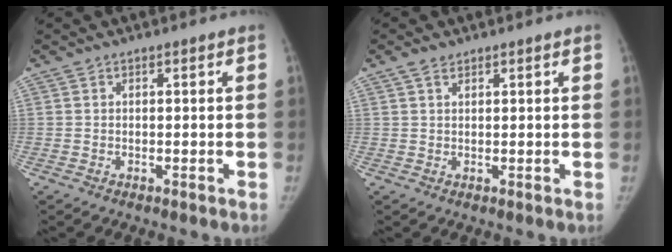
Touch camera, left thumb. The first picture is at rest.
{"total": 1.9, "force": [1.4, 1.1, 0.8], "torque": [-0.009, 0.001, 0.024]}